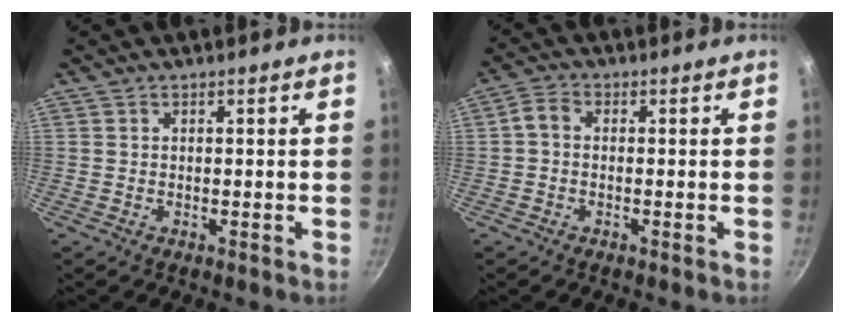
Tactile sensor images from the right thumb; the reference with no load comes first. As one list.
[{"total": 2.6, "force": [-0.4, 1.8, 1.8], "torque": [-0.044, 0.014, -0.016]}]